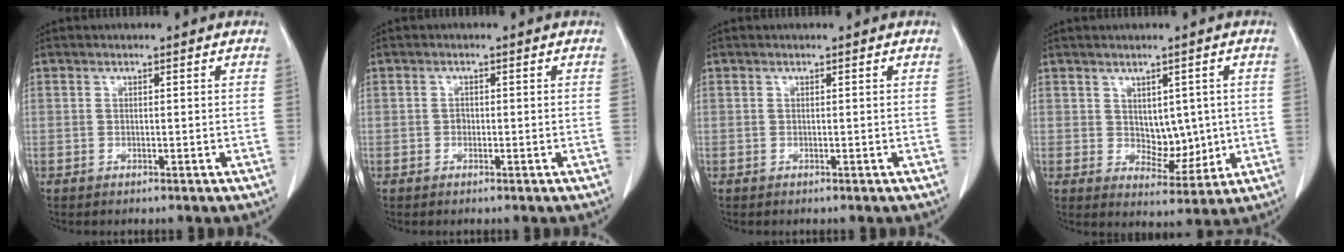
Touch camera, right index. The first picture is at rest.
{"total": 0.8, "force": [-0.2, 0.7, 0.4], "torque": [-0.003, 0.004, -0.005]}
{"total": 0.0}
{"total": 5.8, "force": [0.5, 3.7, 4.4], "torque": [-0.058, -0.003, 0.024]}